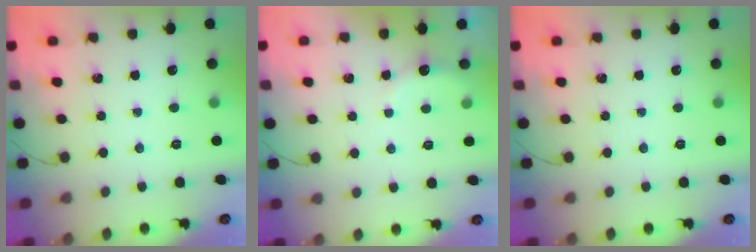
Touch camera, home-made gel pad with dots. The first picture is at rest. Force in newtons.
{"total": 3.0, "press": 2.9, "slide": 0.9}
{"total": 0.0}